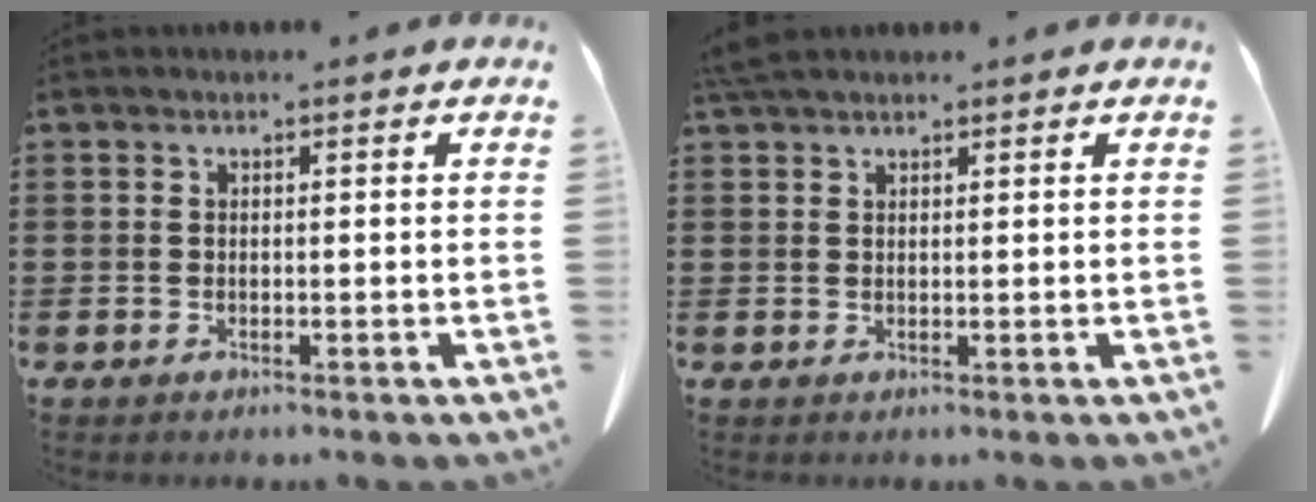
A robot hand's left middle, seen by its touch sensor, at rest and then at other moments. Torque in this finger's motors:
{"motor_torque": [0.77, 0.55, 0.17, 0.03]}